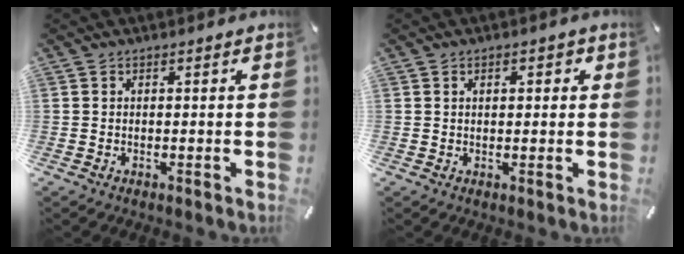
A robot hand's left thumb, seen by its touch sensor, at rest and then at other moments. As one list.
[{"total": 2.2, "force": [0.6, 1.4, 1.7], "torque": [-0.027, 0.005, 0.005]}]